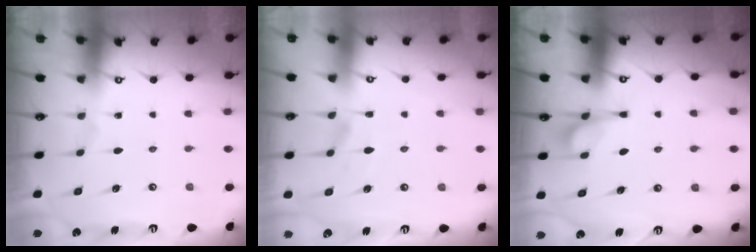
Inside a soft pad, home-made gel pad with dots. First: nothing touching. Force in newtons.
{"total": 1.4, "press": 0.9, "slide": 1.1}
{"total": 5.5, "press": 5.5, "slide": 0.7}